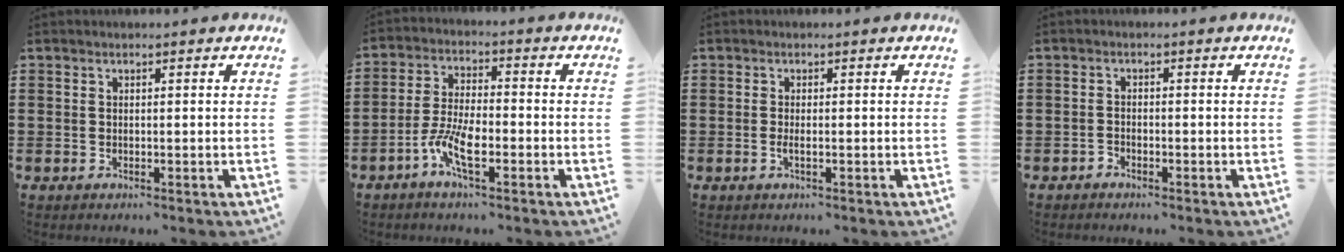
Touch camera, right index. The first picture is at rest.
{"total": 6.8, "force": [-3.2, 1.9, 5.7], "torque": [-0.141, -0.015, -0.066]}
{"total": 1.2, "force": [-0.3, 0.2, 1.1], "torque": [-0.029, -0.006, -0.007]}
{"total": 1.0, "force": [-1.0, 0.3, 0.1], "torque": [-0.005, 0.001, -0.020]}